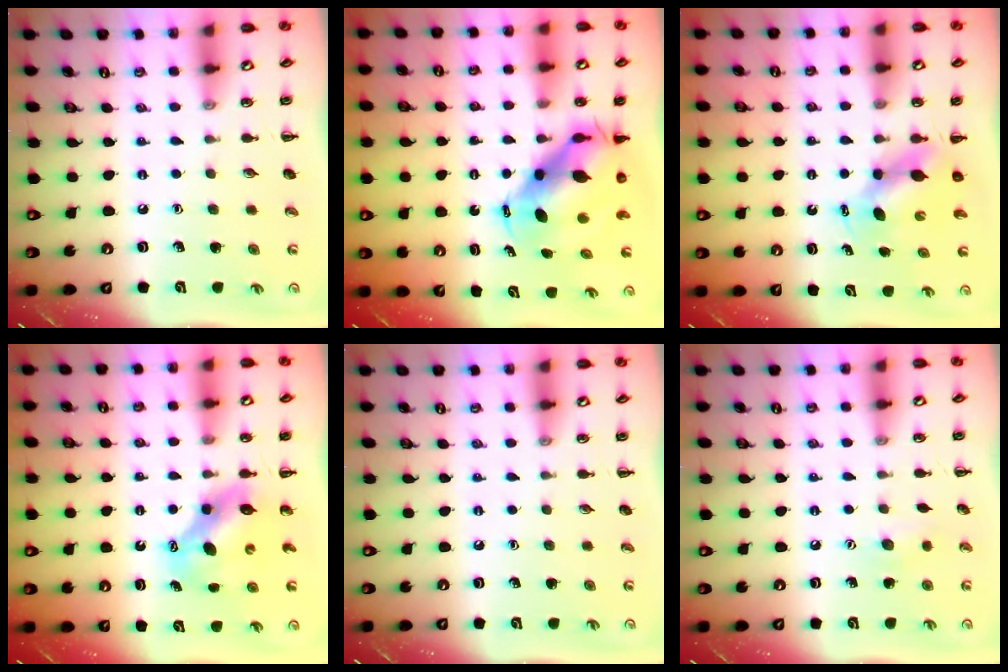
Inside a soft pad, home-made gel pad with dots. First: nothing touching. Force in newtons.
{"total": 10.3, "press": 10.1, "slide": 2.1}
{"total": 6.1, "press": 6.0, "slide": 1.1}
{"total": 6.7, "press": 6.6, "slide": 1.1}
{"total": 0.0}
{"total": 6.7, "press": 6.5, "slide": 1.4}